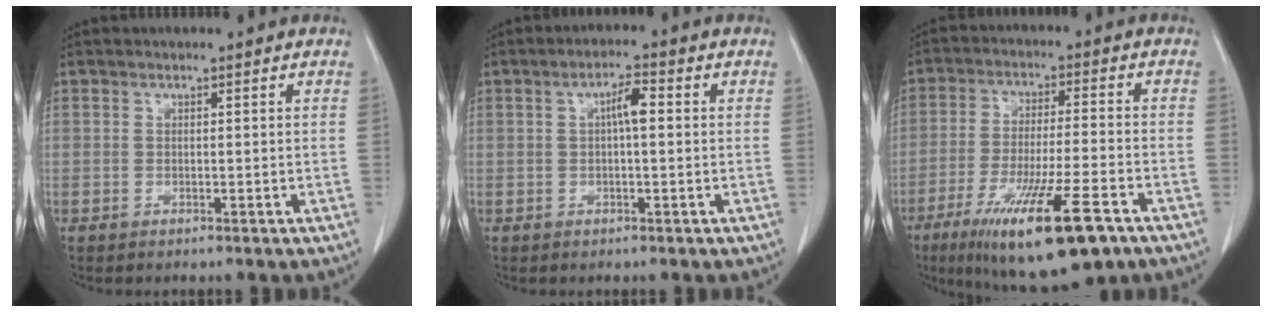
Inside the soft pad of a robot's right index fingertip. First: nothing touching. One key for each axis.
{"total": 3.5, "fx": 0.4, "fy": 0.7, "fz": 3.4, "tx": -0.059, "ty": 0.009, "tz": 0.005}
{"total": 17.3, "fx": -10.0, "fy": 2.4, "fz": 13.9, "tx": -0.225, "ty": -0.037, "tz": -0.161}